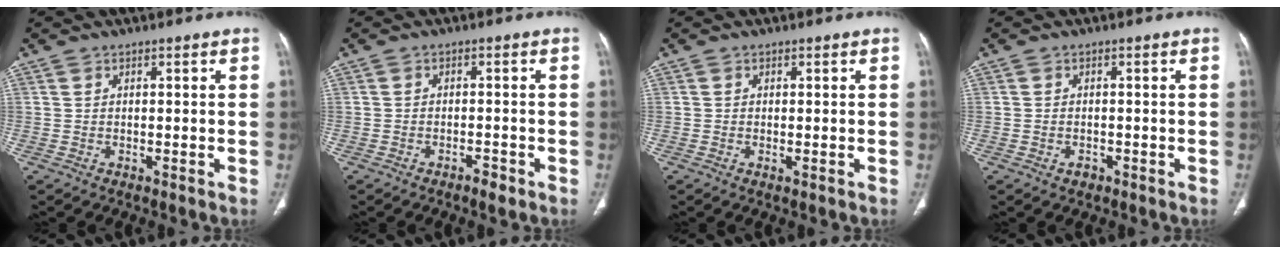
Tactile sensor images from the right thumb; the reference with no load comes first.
{"total": 2.1, "force": [-1.4, 0.7, 1.3], "torque": [-0.022, 0.006, -0.024]}
{"total": 0.7, "force": [-0.2, 0.3, 0.6], "torque": [-0.014, -0.003, -0.004]}
{"total": 1.4, "force": [-0.8, 1.0, 0.7], "torque": [-0.010, 0.007, -0.009]}